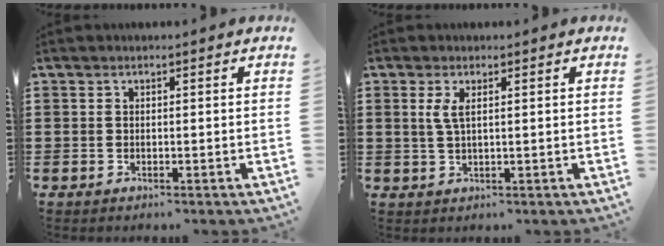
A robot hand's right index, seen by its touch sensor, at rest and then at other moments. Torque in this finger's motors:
{"motor_torque": [0.49, -0.11, 0.32, 0.10]}